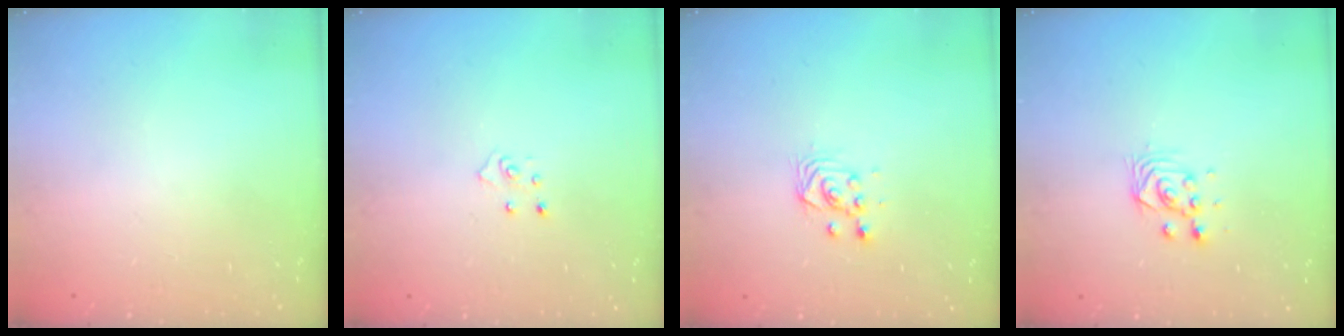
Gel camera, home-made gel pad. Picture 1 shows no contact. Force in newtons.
{"total": 3.9, "press": 3.9, "slide": 0.3}
{"total": 3.3, "press": 3.1, "slide": 1.1}
{"total": 2.8, "press": 2.8, "slide": 0.2}